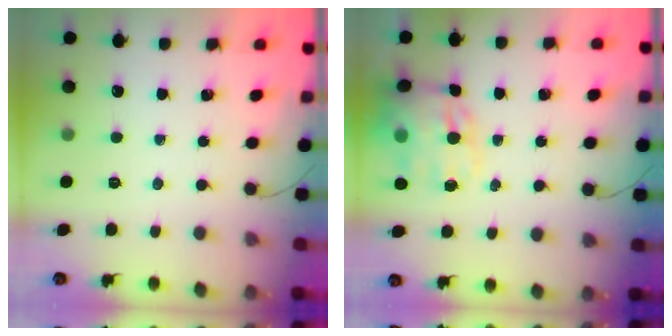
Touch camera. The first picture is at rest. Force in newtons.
{"total": 13.6, "press": 13.1, "slide": 3.7}